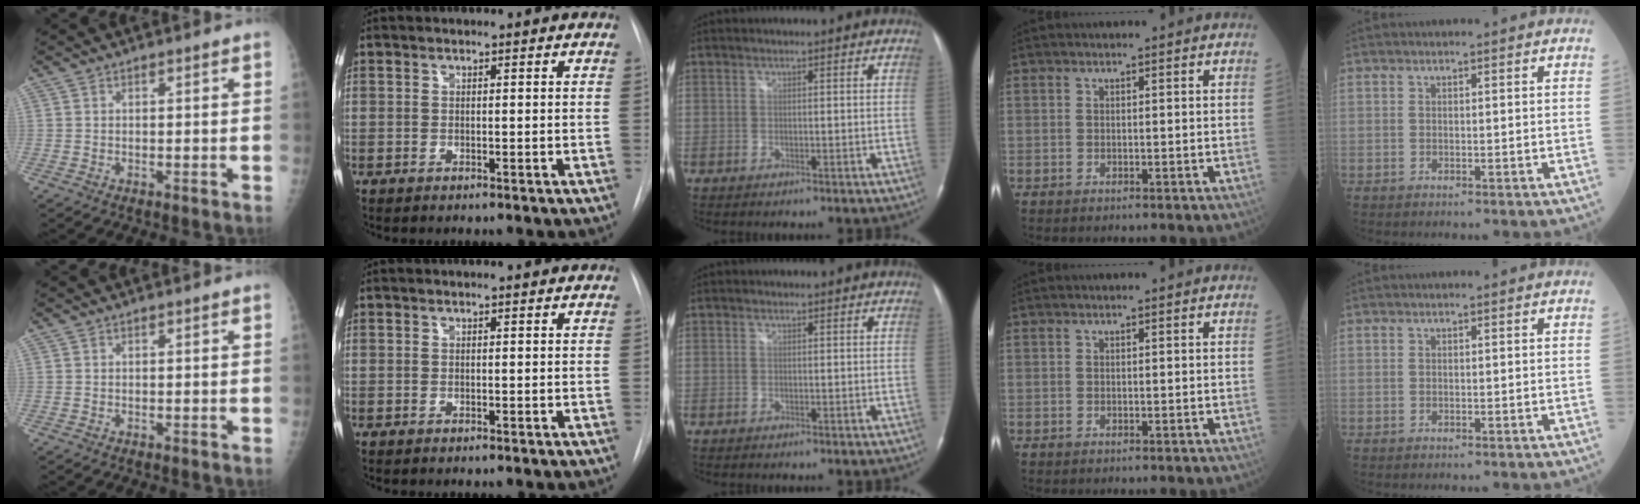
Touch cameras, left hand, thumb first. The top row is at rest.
{}